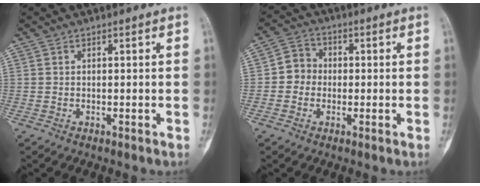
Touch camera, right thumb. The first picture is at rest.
{"total": 5.1, "force": [-0.5, 4.7, 1.9], "torque": [-0.007, 0.014, -0.020]}